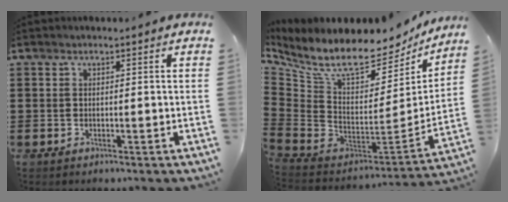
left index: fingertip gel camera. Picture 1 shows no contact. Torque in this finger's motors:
{"motor_torque": [2.14, 0.00, 0.37, 0.21]}